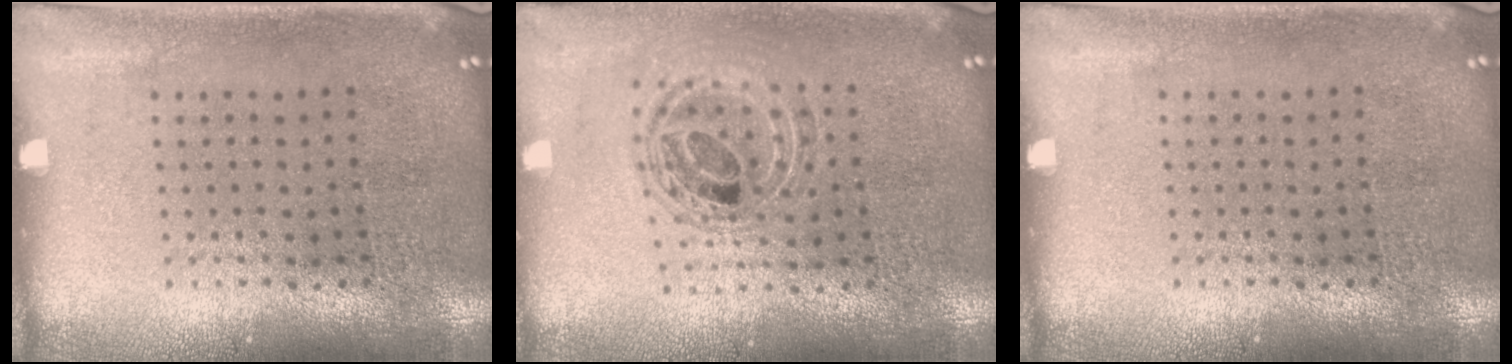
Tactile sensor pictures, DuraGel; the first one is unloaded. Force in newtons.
{"total": 0.9, "press": 0.9, "slide": 0.2}
{"total": 0.0}